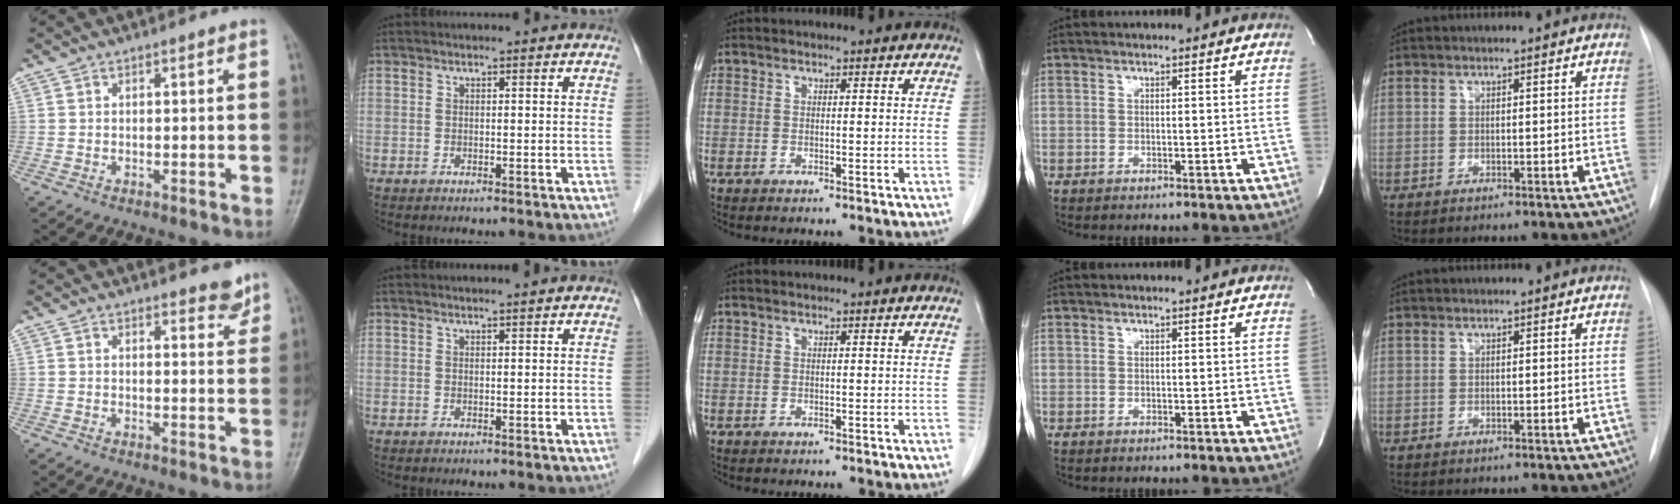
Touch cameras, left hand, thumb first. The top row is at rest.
{"thumb": {"total": 3.5, "force": [3.0, 1.1, 1.5], "torque": [-0.002, -0.023, 0.035]}, "index": {"total": 1.5, "force": [1.3, -0.1, 0.6], "torque": [-0.008, 0.009, 0.023]}}